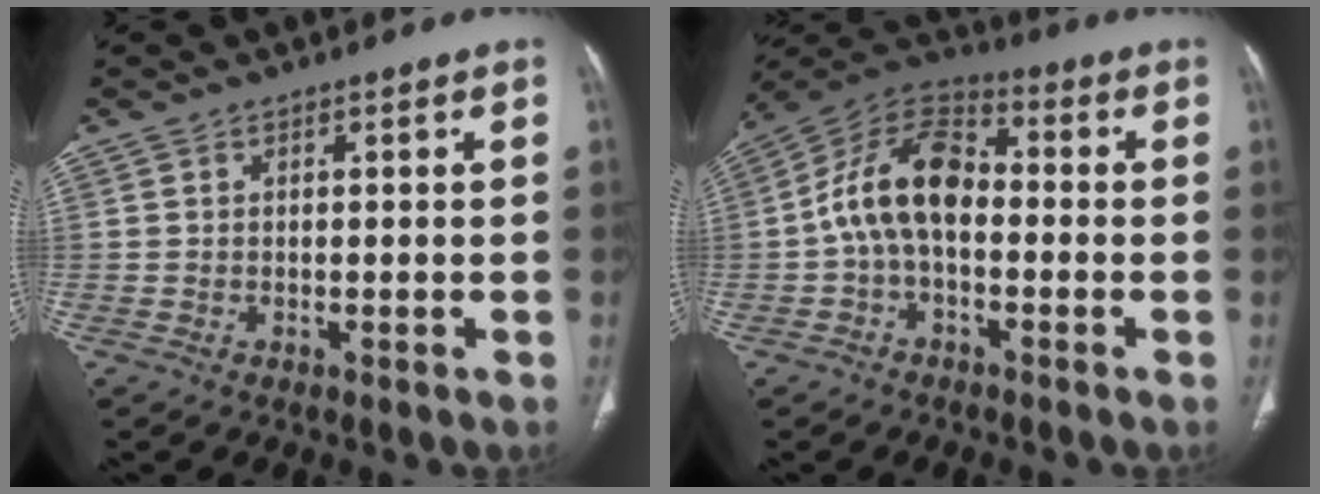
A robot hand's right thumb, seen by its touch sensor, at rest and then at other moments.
{"total": 13.0, "force": [-1.0, 7.8, 10.3], "torque": [-0.178, 0.039, -0.031]}